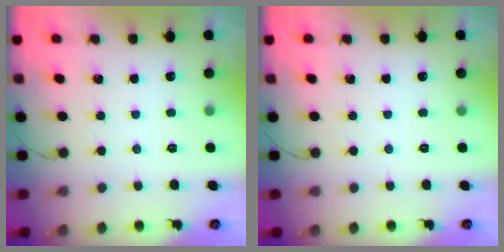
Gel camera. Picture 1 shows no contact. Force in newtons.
{"total": 0.0}